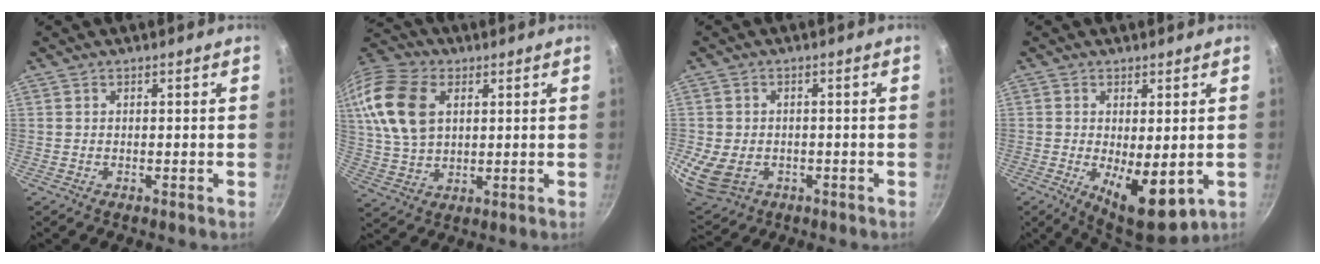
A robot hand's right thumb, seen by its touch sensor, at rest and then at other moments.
{"total": 16.5, "force": [4.5, 10.9, 11.4], "torque": [-0.220, 0.006, 0.085]}
{"total": 9.8, "force": [-2.2, 7.5, 6.0], "torque": [-0.114, -0.003, -0.027]}
{"total": 10.6, "force": [-1.7, 4.4, 9.5], "torque": [-0.130, -0.014, -0.011]}